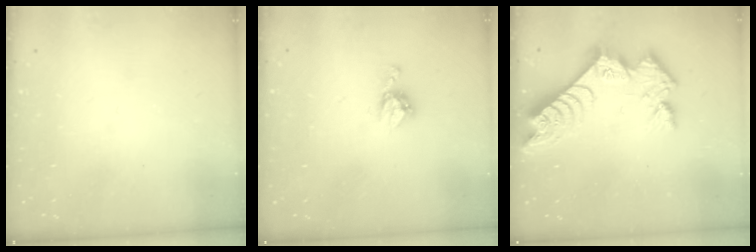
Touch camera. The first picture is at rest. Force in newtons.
{"total": 6.1, "press": 6.1, "slide": 0.4}
{"total": 12.8, "press": 12.8, "slide": 1.0}